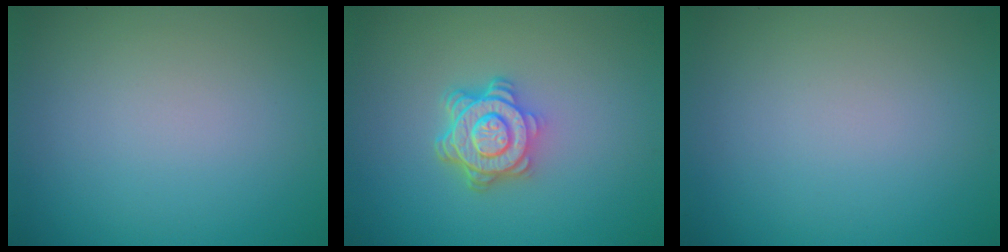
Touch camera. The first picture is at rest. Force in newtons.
{"total": 4.7, "press": 3.7, "slide": 2.8}
{"total": 0.0}